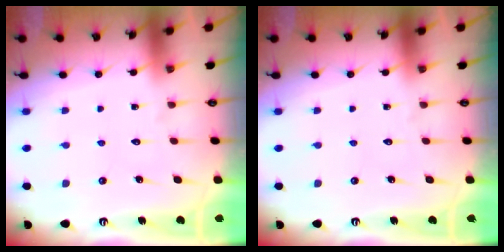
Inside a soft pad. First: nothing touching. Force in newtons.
{"total": 0.0}